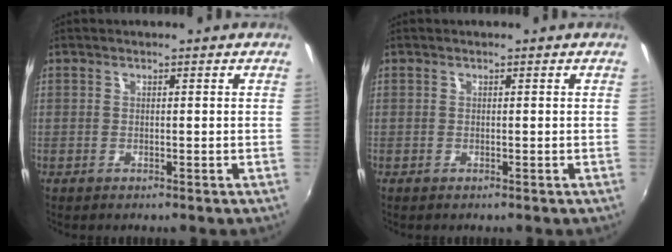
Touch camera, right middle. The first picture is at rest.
{"total": 0.0}